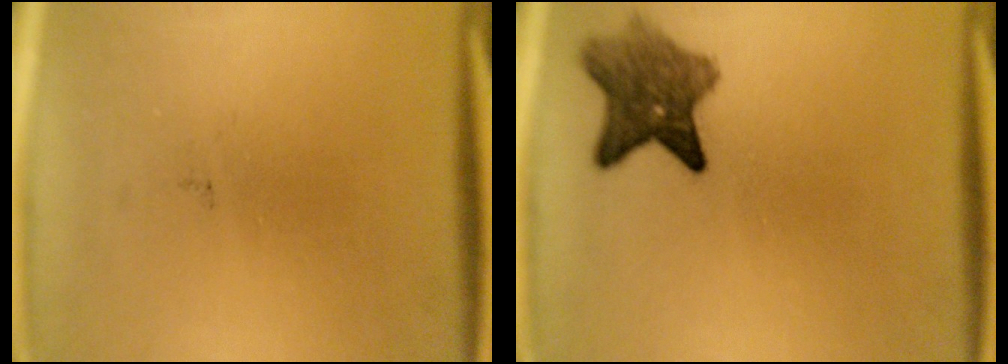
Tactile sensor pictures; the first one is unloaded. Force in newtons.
{"total": 6.7}